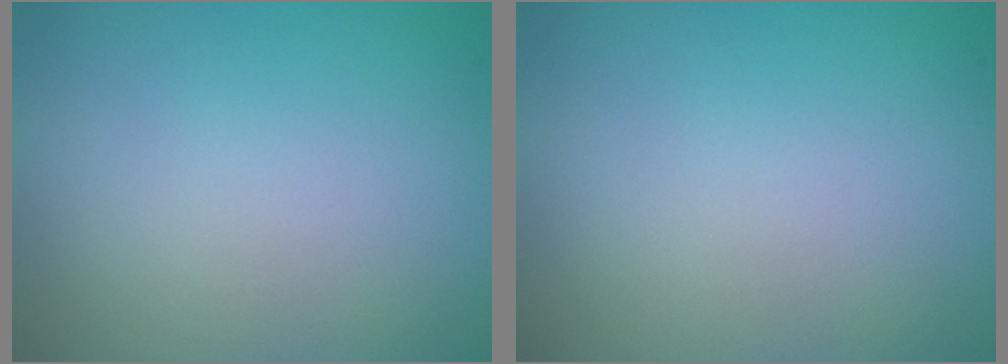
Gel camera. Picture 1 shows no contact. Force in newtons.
{"total": 0.0}